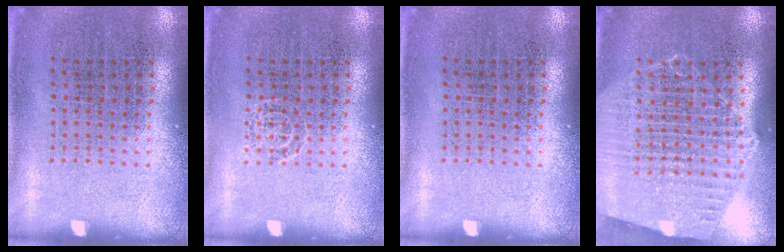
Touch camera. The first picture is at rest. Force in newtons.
{"total": 0.8, "press": 0.8, "slide": 0.1}
{"total": 0.0}
{"total": 1.6, "press": 1.5, "slide": 0.4}